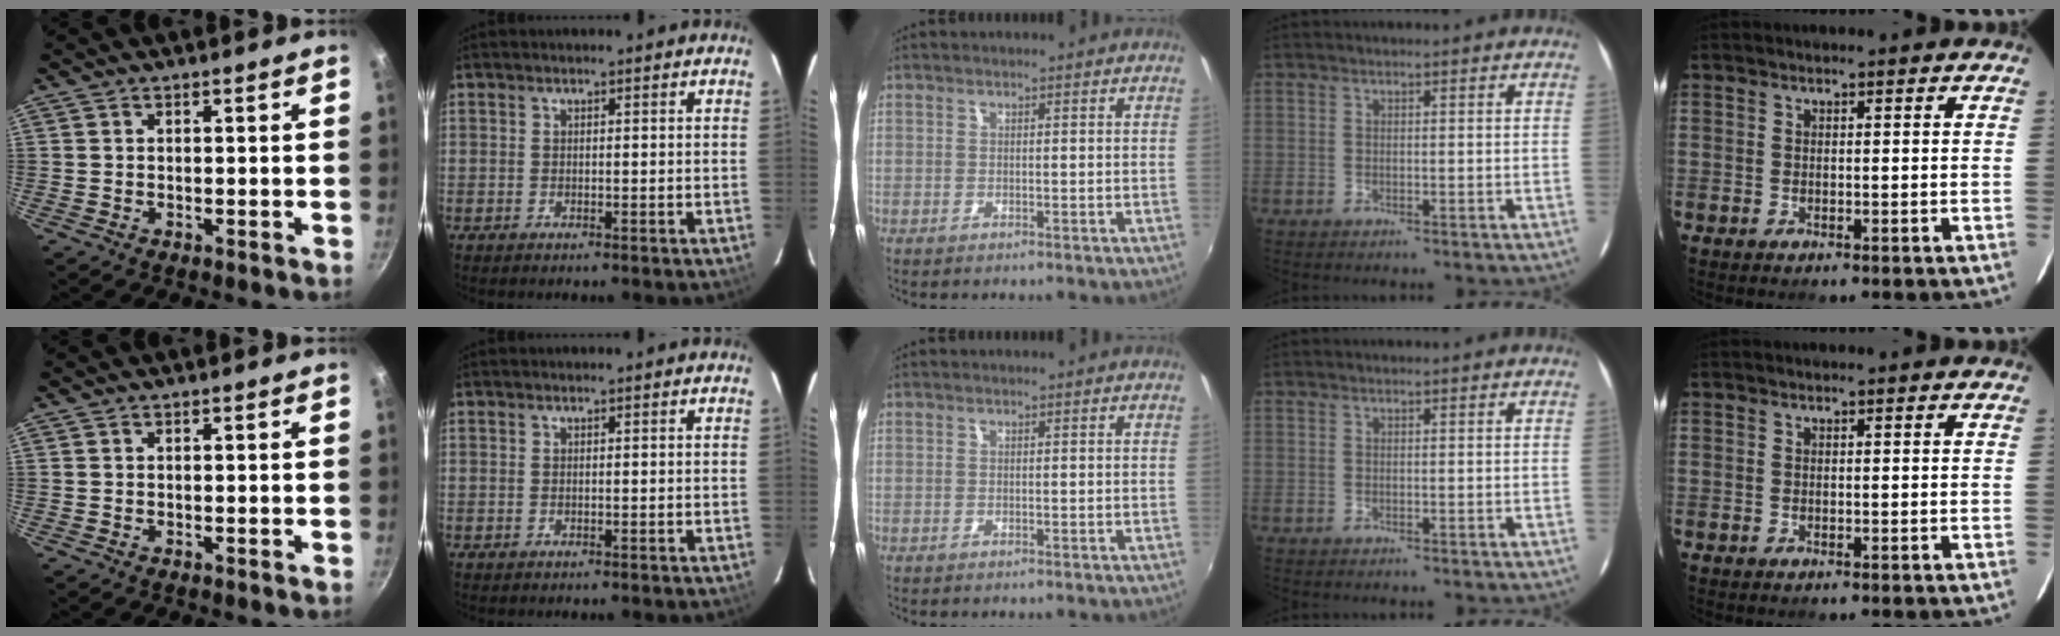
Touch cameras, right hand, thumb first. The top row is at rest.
{}